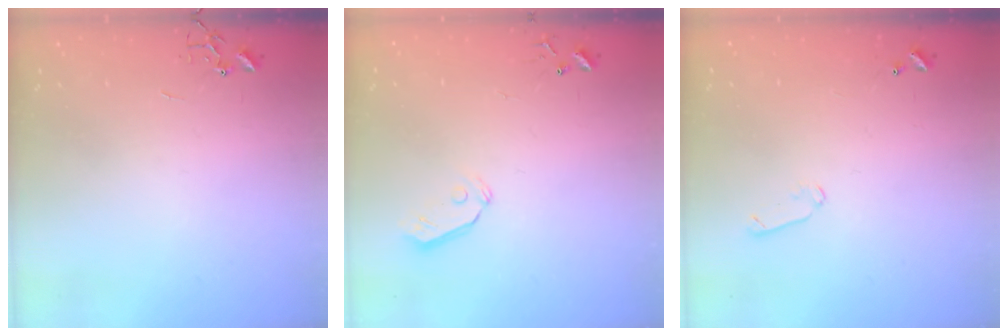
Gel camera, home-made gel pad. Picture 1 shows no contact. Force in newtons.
{"total": 5.8, "press": 5.8, "slide": 0.5}
{"total": 5.2, "press": 5.1, "slide": 1.0}